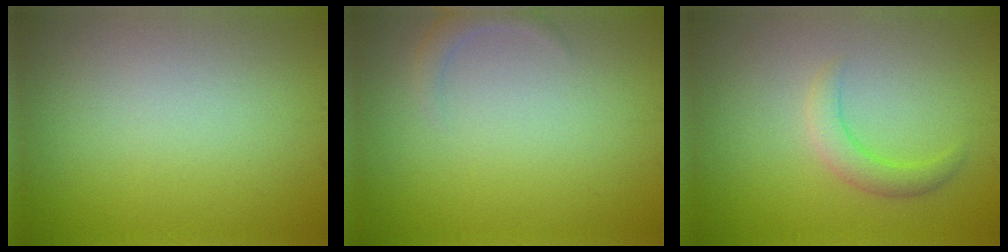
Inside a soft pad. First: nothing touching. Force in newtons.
{"total": 1.3, "press": 1.3, "slide": 0.1}
{"total": 2.3, "press": 2.2, "slide": 0.2}